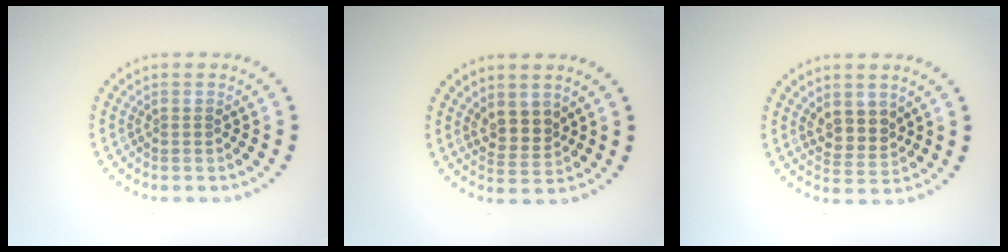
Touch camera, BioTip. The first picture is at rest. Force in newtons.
{"total": 2.4, "press": 2.2, "slide": 1.2}
{"total": 2.7, "press": 2.3, "slide": 1.3}